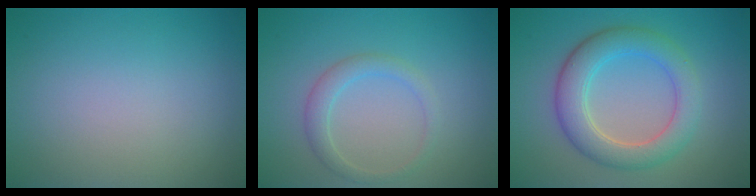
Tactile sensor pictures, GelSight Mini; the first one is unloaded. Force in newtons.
{"total": 2.0, "press": 2.0, "slide": 0.1}
{"total": 5.3, "press": 5.2, "slide": 0.5}